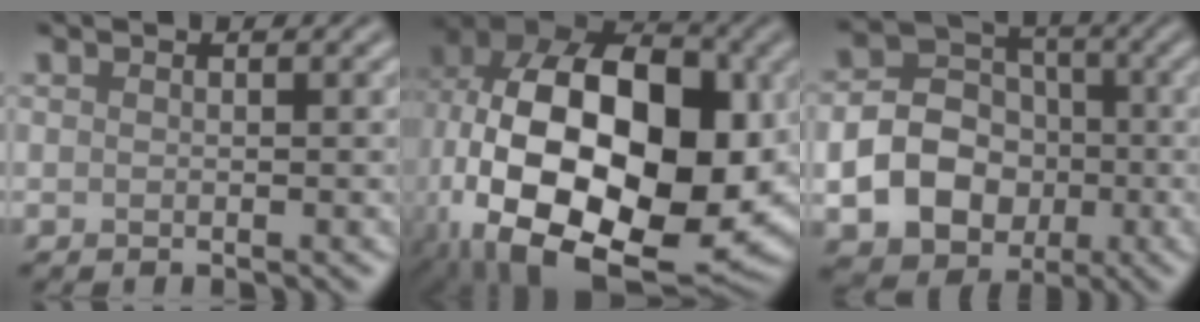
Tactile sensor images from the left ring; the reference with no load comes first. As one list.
[{"total": 20.4, "force": [-2.6, 12.5, 15.9], "torque": [-0.313, -0.009, -0.024]}, {"total": 8.8, "force": [-1.9, 7.1, 4.8], "torque": [-0.081, -0.016, -0.047]}]